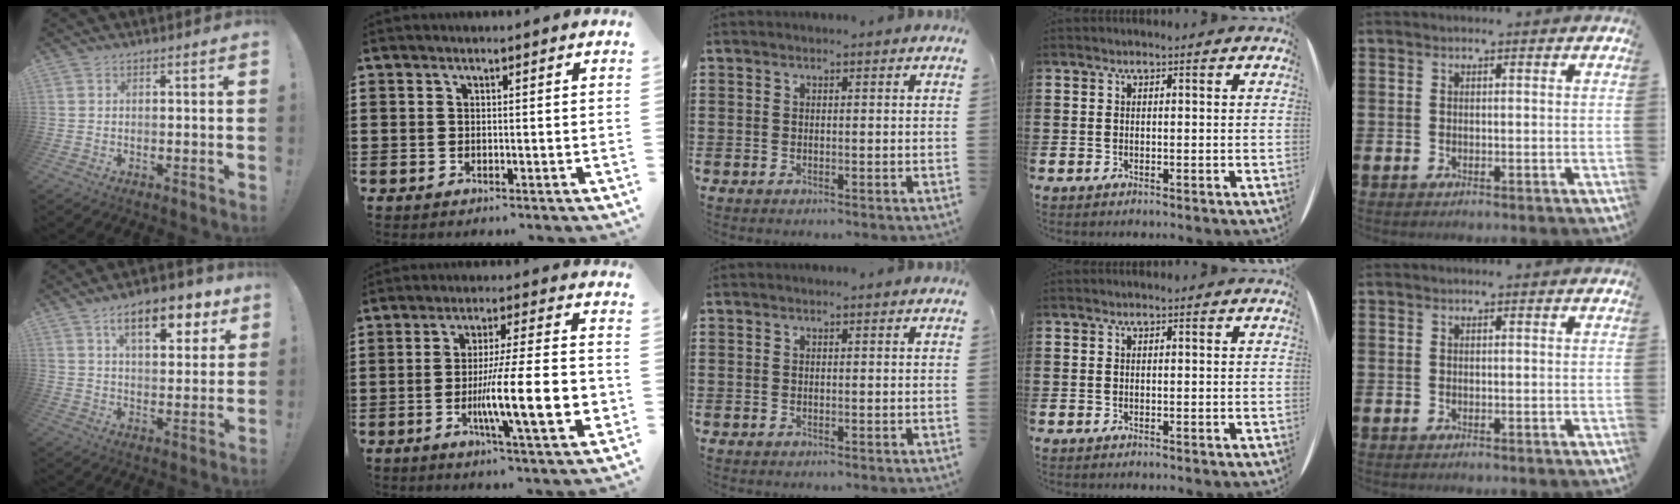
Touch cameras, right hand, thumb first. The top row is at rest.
{"thumb": {"total": 14.3, "force": [7.4, 6.0, 10.6], "torque": [-0.147, -0.032, 0.119]}, "index": {"total": 15.2, "force": [-3.2, 2.5, 14.7], "torque": [-0.251, -0.019, -0.059]}}